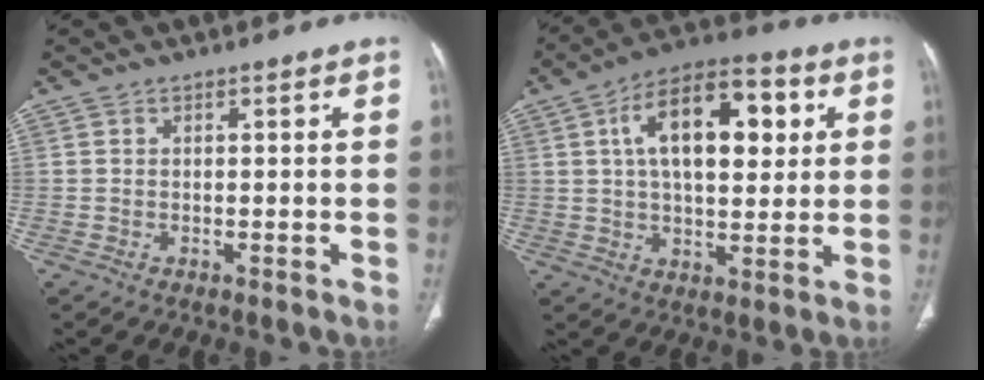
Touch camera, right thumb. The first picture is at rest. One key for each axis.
{"total": 17.2, "fx": 4.7, "fy": 8.7, "fz": 14.1, "tx": -0.195, "ty": 0.010, "tz": 0.070}